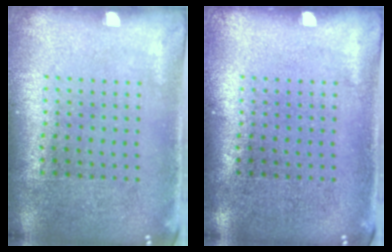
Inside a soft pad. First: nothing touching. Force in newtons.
{"total": 0.0}